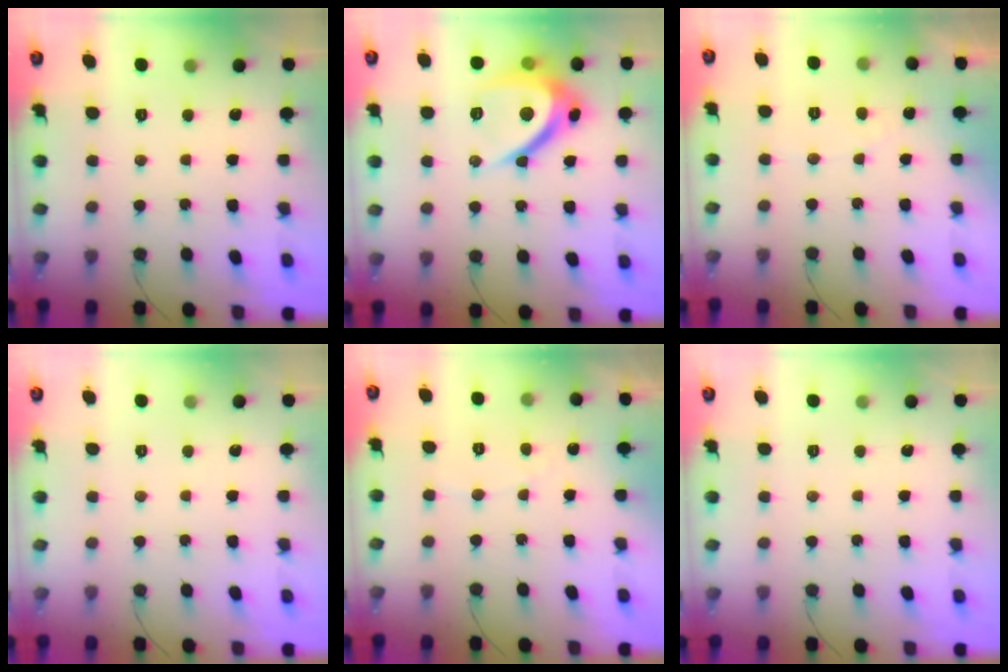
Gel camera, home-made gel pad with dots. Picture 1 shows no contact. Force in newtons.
{"total": 12.9, "press": 12.9, "slide": 1.5}
{"total": 2.7, "press": 2.7, "slide": 0.1}
{"total": 0.0}
{"total": 2.6, "press": 2.6, "slide": 0.1}
{"total": 0.0}